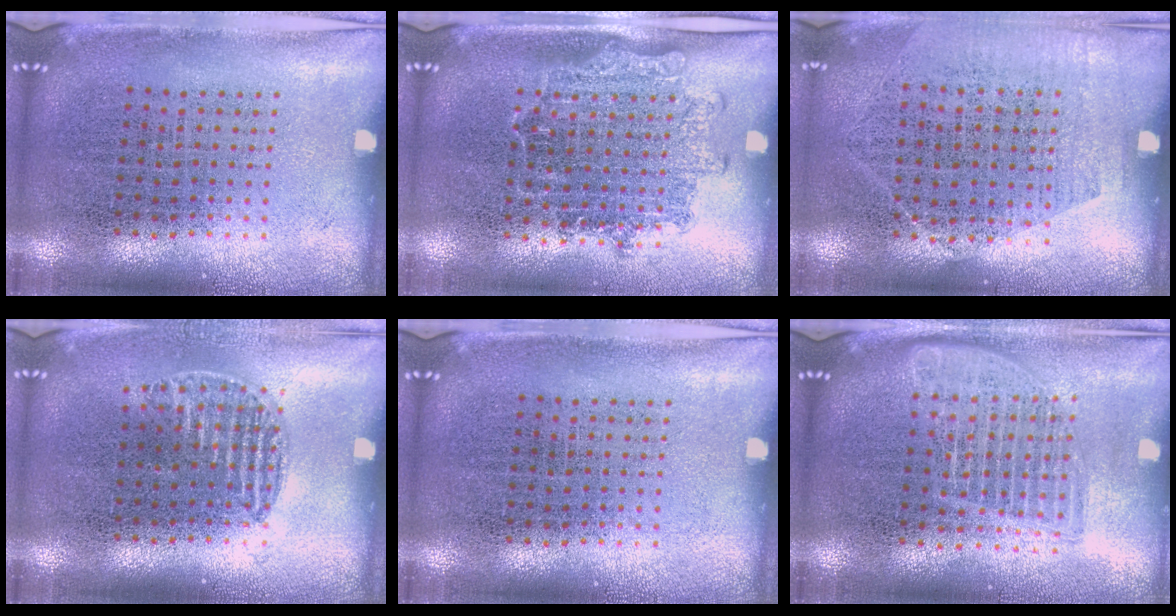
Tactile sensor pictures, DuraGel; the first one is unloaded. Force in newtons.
{"total": 1.3, "press": 1.1, "slide": 0.8}
{"total": 1.3, "press": 1.0, "slide": 0.7}
{"total": 1.0, "press": 0.8, "slide": 0.6}
{"total": 0.0}
{"total": 1.6, "press": 1.4, "slide": 0.7}